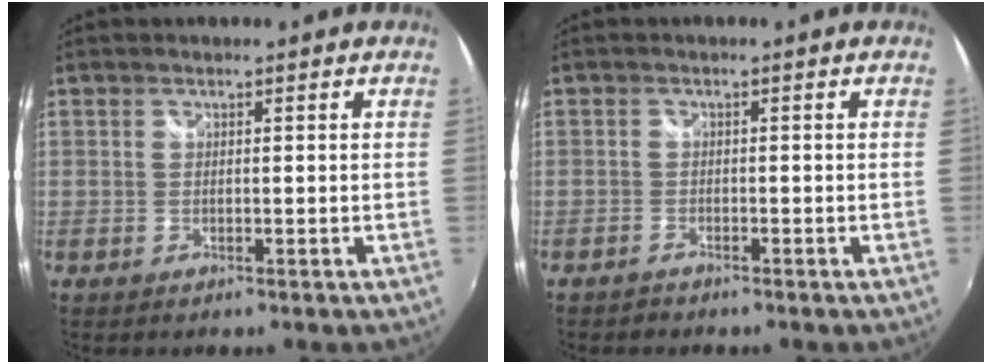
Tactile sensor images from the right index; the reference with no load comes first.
{"total": 1.4, "force": [-1.3, 0.7, 0.1], "torque": [-0.009, 0.001, -0.025]}